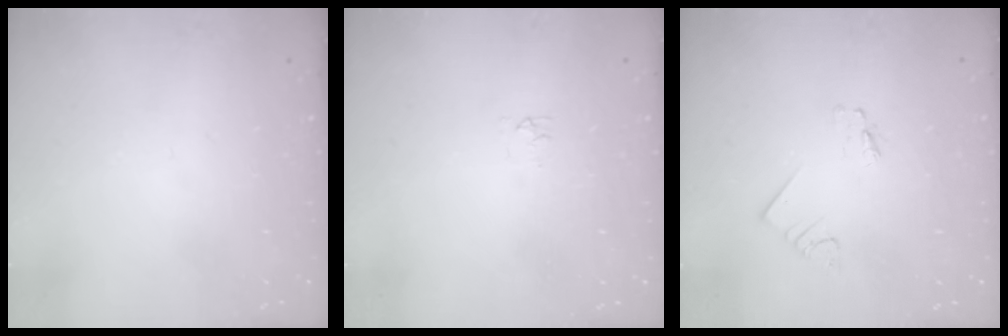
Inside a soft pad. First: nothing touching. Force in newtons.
{"total": 2.9, "press": 2.9, "slide": 0.5}
{"total": 1.2, "press": 1.2, "slide": 0.1}